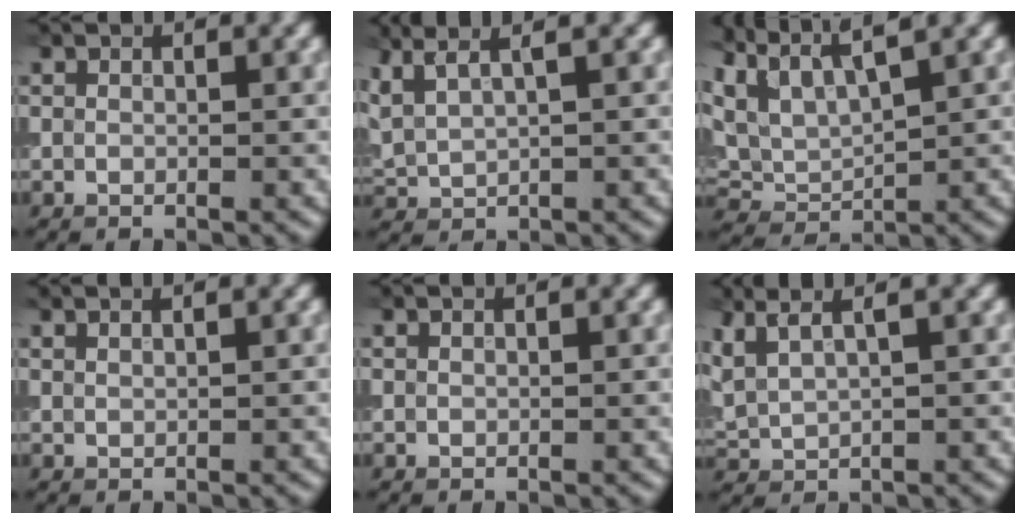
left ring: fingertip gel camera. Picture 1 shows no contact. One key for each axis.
{"total": 4.2, "fx": 3.0, "fy": 1.1, "fz": 2.8, "tx": -0.072, "ty": 0.020, "tz": 0.051}
{"total": 5.2, "fx": 3.5, "fy": 1.8, "fz": 3.4, "tx": -0.088, "ty": 0.012, "tz": 0.066}
{"total": 0.7, "fx": 0.7, "fy": 0.0, "fz": 0.3, "tx": -0.007, "ty": 0.000, "tz": 0.009}
{"total": 0.0}
{"total": 3.6, "fx": 2.5, "fy": 0.9, "fz": 2.5, "tx": -0.064, "ty": 0.015, "tz": 0.049}